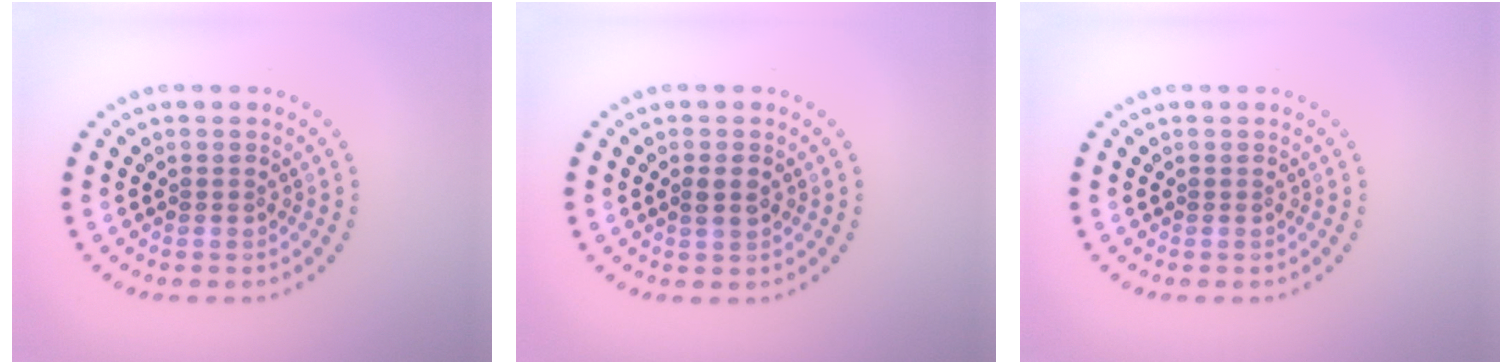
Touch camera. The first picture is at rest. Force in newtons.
{"total": 1.5, "press": 1.5, "slide": 0.3}
{"total": 0.0}